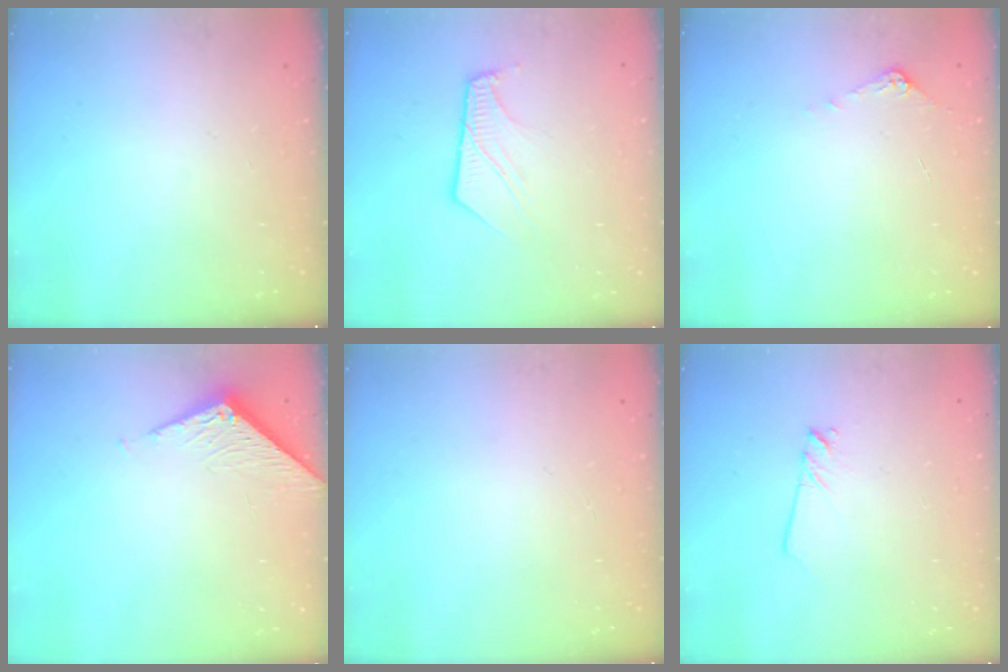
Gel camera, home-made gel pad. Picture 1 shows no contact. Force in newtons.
{"total": 8.0, "press": 8.0, "slide": 0.5}
{"total": 5.4, "press": 5.4, "slide": 0.5}
{"total": 5.6, "press": 5.5, "slide": 0.4}
{"total": 0.0}
{"total": 2.6, "press": 2.5, "slide": 0.2}